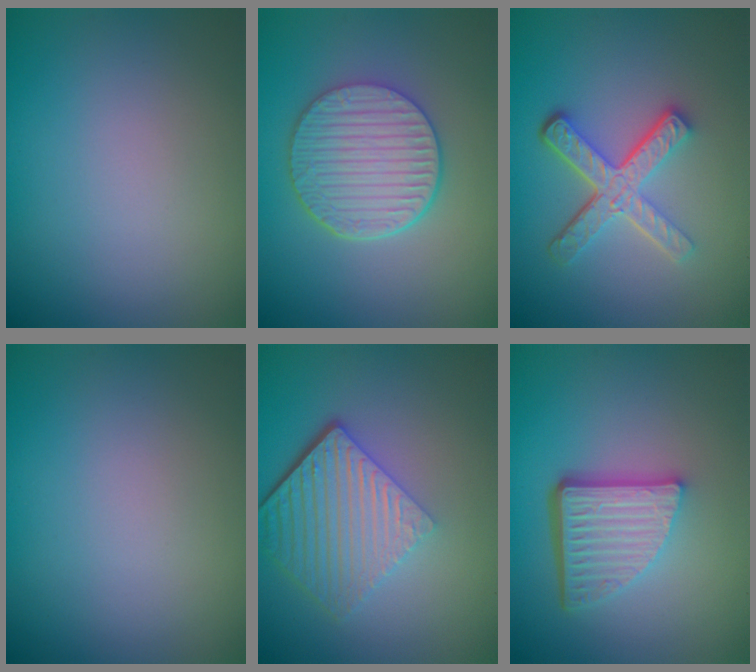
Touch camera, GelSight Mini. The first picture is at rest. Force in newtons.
{"total": 6.0, "press": 4.5, "slide": 4.0}
{"total": 4.9, "press": 3.5, "slide": 3.4}
{"total": 0.0}
{"total": 6.3, "press": 4.2, "slide": 4.7}
{"total": 5.7, "press": 3.8, "slide": 4.2}